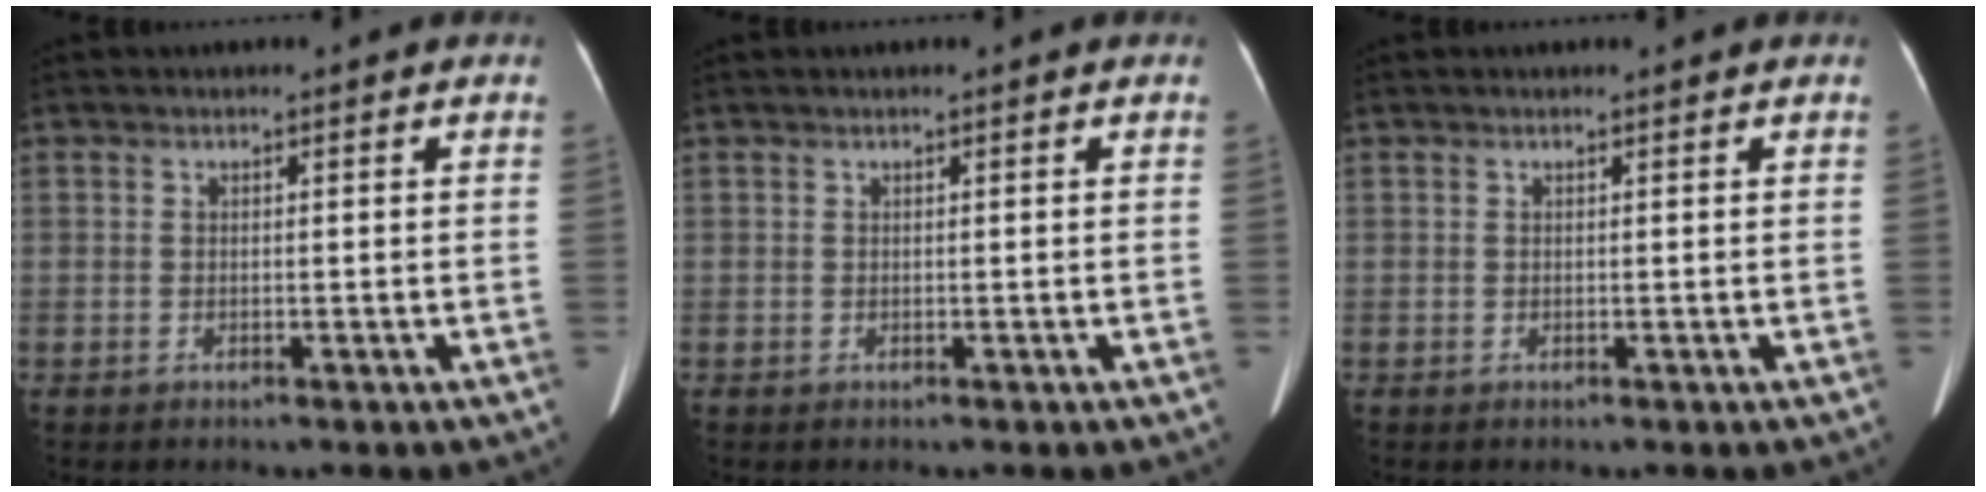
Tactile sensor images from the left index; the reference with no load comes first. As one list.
[{"total": 0.0}, {"total": 0.0}]